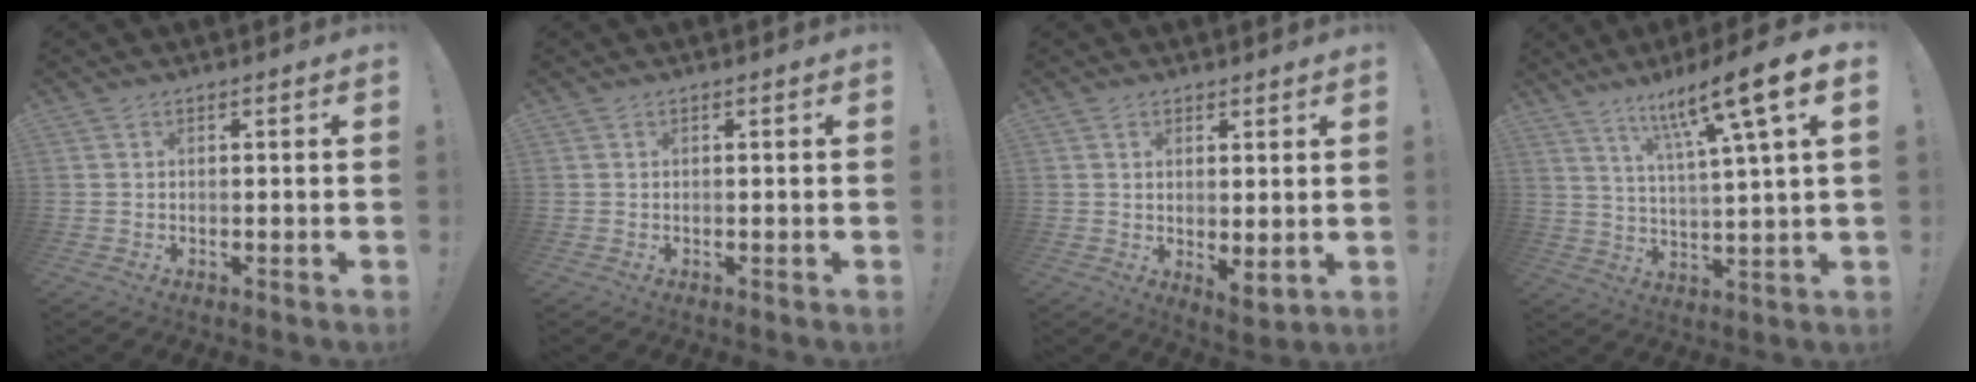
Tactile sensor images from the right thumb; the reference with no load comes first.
{"total": 0.0}
{"total": 3.5, "force": [1.1, 1.4, 3.1], "torque": [-0.038, -0.020, 0.023]}
{"total": 13.6, "force": [7.5, 0.5, 11.3], "torque": [-0.194, -0.041, 0.106]}